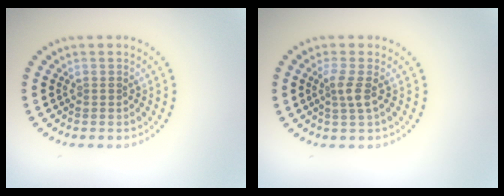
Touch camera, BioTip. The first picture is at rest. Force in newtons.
{"total": 1.9, "press": 1.4, "slide": 1.2}